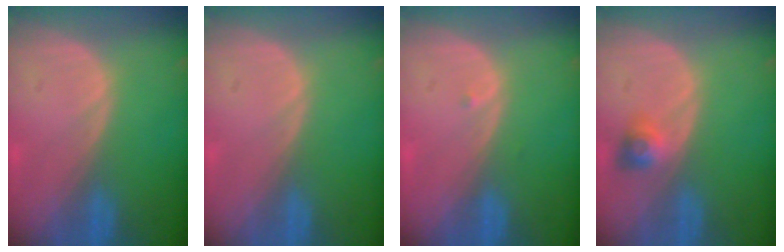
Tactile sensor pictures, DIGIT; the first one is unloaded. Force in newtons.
{"total": 0.0}
{"total": 0.5, "press": 0.4, "slide": 0.3}
{"total": 2.9, "press": 2.7, "slide": 1.2}